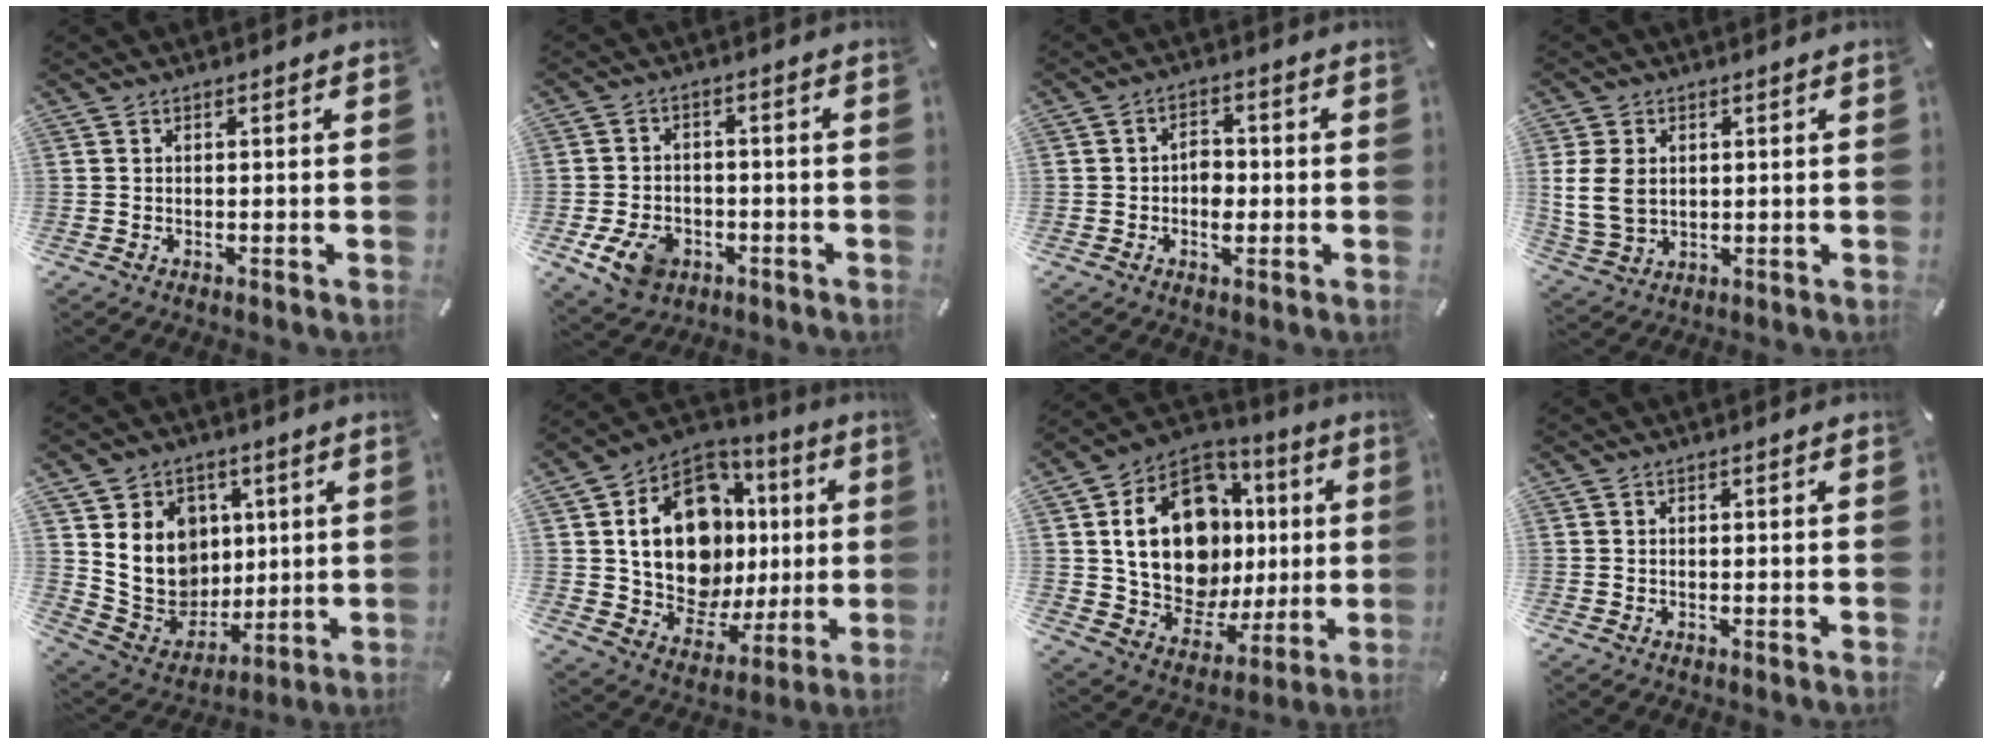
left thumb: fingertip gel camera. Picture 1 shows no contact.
{"total": 8.3, "force": [-3.3, 6.2, 4.4], "torque": [-0.083, 0.010, -0.063]}
{"total": 4.2, "force": [-0.9, 2.8, 3.0], "torque": [-0.045, 0.005, -0.018]}
{"total": 8.2, "force": [1.3, 6.4, 5.0], "torque": [-0.116, 0.007, 0.024]}
{"total": 15.2, "force": [3.6, 13.6, 5.7], "torque": [-0.102, -0.022, 0.082]}
{"total": 20.1, "force": [3.2, 15.0, 13.0], "torque": [-0.245, -0.015, 0.060]}
{"total": 21.9, "force": [3.7, 16.3, 14.1], "torque": [-0.269, -0.010, 0.069]}
{"total": 0.0}